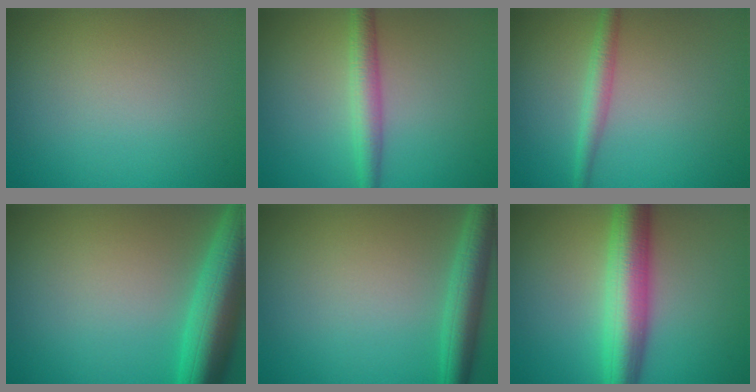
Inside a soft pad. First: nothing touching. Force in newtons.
{"total": 2.7, "press": 2.7, "slide": 0.1}
{"total": 2.1, "press": 2.1, "slide": 0.0}
{"total": 7.7, "press": 7.7, "slide": 0.3}
{"total": 3.9, "press": 3.9, "slide": 0.1}
{"total": 6.5, "press": 6.5, "slide": 0.1}